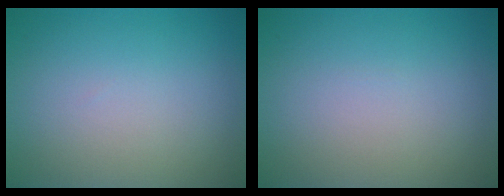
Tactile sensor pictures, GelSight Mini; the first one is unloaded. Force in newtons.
{"total": 0.0}